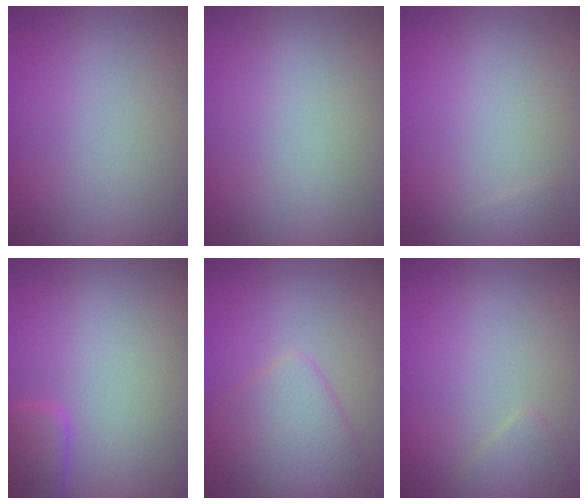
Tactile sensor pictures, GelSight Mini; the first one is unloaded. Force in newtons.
{"total": 0.0}
{"total": 0.5, "press": 0.5, "slide": 0.0}
{"total": 2.5, "press": 2.5, "slide": 0.2}
{"total": 4.0, "press": 4.0, "slide": 0.0}
{"total": 1.2, "press": 1.2, "slide": 0.1}